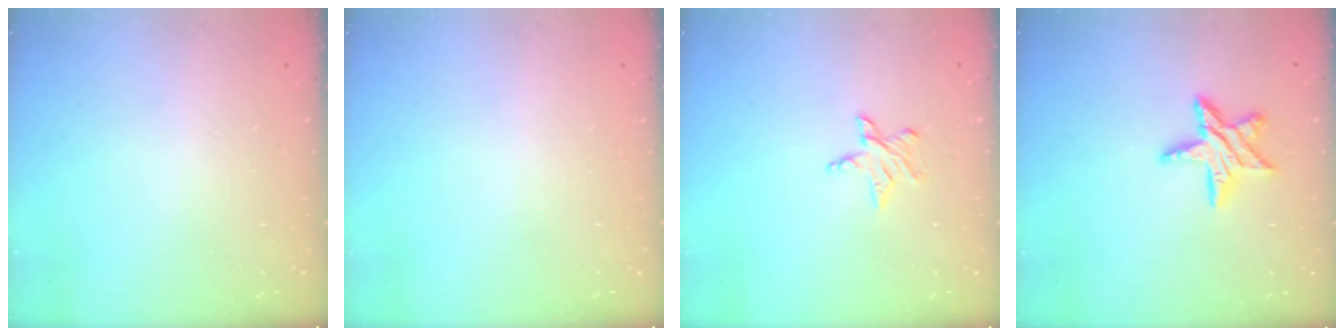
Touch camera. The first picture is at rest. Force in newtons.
{"total": 0.0}
{"total": 3.7, "press": 3.7, "slide": 0.3}
{"total": 11.2, "press": 11.2, "slide": 0.8}